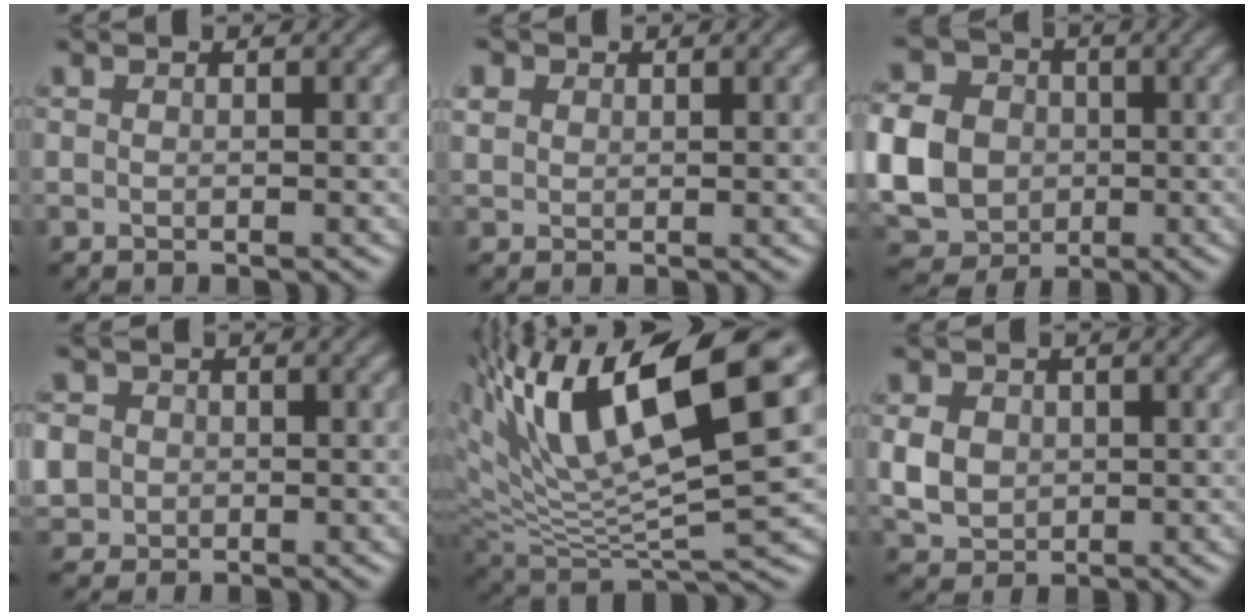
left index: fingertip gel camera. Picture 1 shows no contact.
{"total": 1.5, "force": [0.9, 1.2, 0.4], "torque": [-0.011, 0.003, 0.015]}
{"total": 9.9, "force": [-0.9, 8.5, 5.0], "torque": [-0.126, -0.010, -0.035]}
{"total": 6.5, "force": [-0.3, 6.0, 2.3], "torque": [-0.064, 0.020, -0.032]}
{"total": 13.5, "force": [6.6, 4.1, 11.0], "torque": [-0.201, 0.007, 0.124]}
{"total": 3.4, "force": [0.2, 2.9, 1.8], "torque": [-0.041, -0.002, 0.002]}